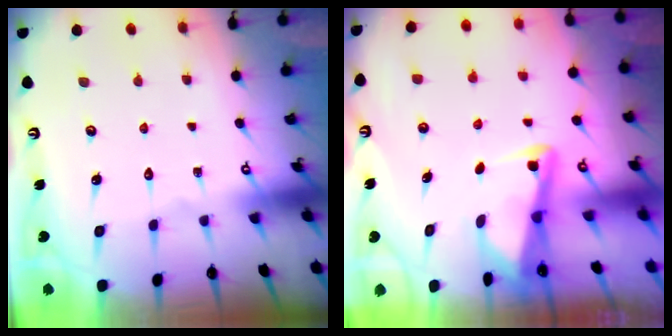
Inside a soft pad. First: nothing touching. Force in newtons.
{"total": 2.9, "press": 2.8, "slide": 0.4}